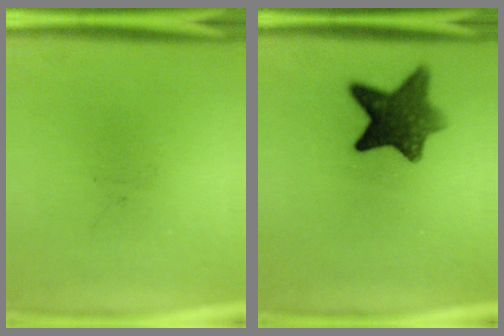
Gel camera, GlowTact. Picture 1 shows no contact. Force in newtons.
{"total": 9.6}